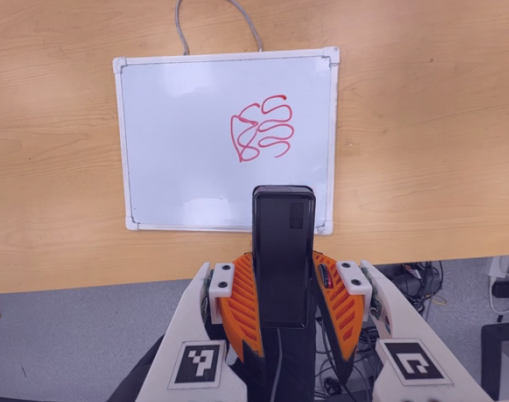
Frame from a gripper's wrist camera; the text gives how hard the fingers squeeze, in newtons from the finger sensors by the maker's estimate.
{"total": 4.1, "left": 2.6, "right": 5.6}